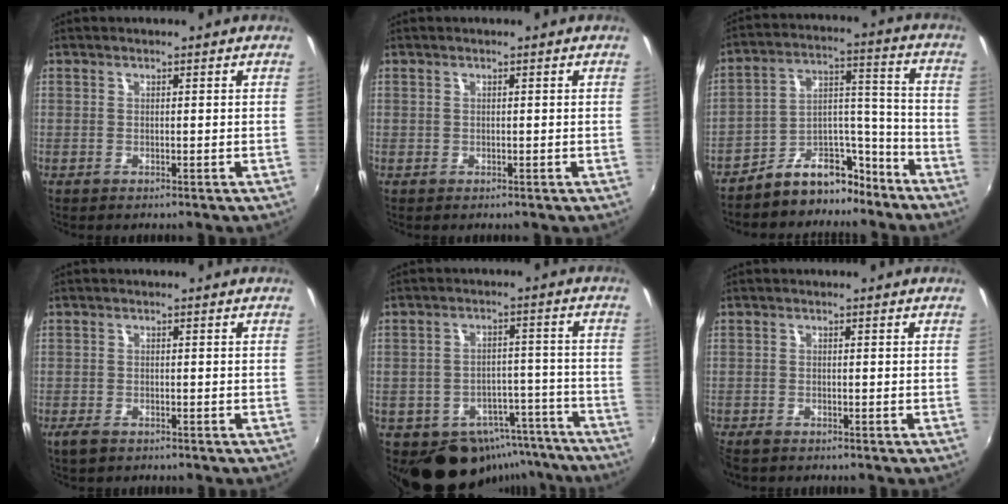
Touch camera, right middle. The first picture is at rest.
{"total": 0.8, "force": [0.1, -0.7, -0.3], "torque": [0.011, -0.005, 0.001]}
{"total": 10.6, "force": [-9.0, 4.4, 3.3], "torque": [-0.038, 0.057, -0.137]}
{"total": 2.0, "force": [-1.7, 0.1, 1.1], "torque": [-0.023, -0.011, -0.034]}
{"total": 14.0, "force": [-10.9, 7.8, 4.0], "torque": [-0.073, 0.031, -0.123]}
{"total": 2.5, "force": [-2.2, 0.8, 1.0], "torque": [-0.026, -0.013, -0.043]}